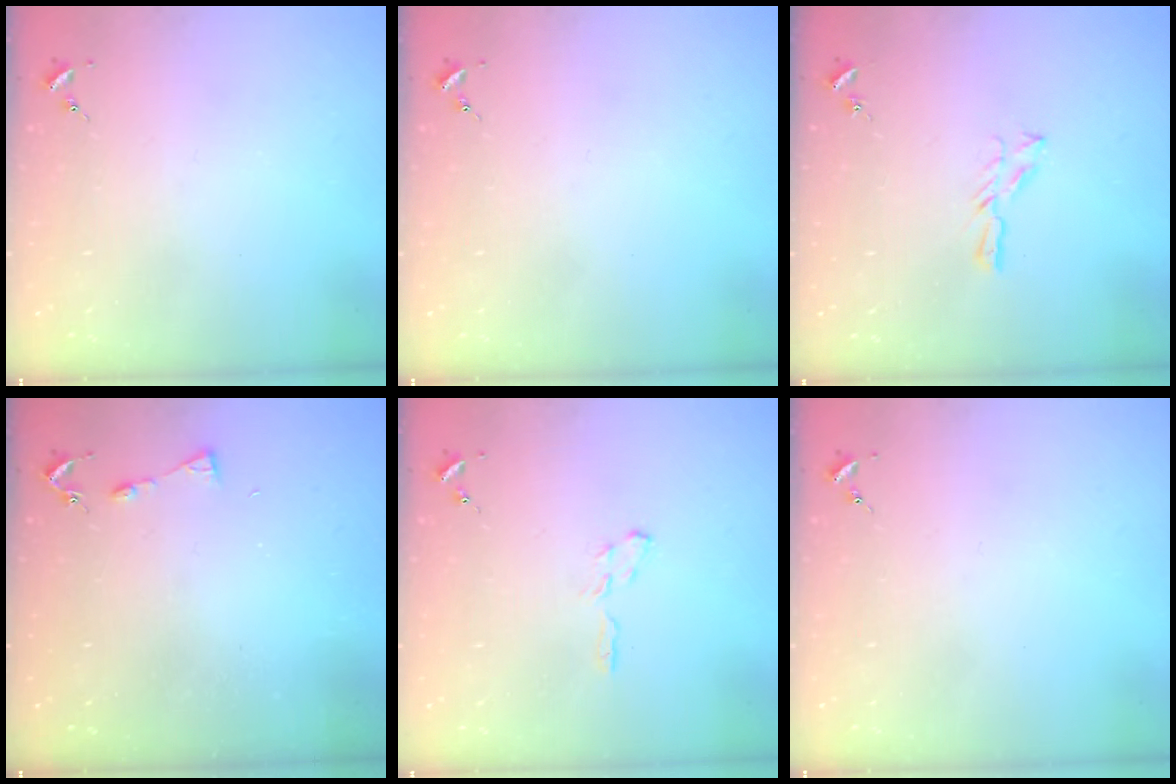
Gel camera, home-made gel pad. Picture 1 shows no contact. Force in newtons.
{"total": 0.0}
{"total": 5.1, "press": 5.1, "slide": 0.5}
{"total": 3.7, "press": 3.7, "slide": 0.5}
{"total": 4.5, "press": 4.5, "slide": 0.5}
{"total": 0.0}